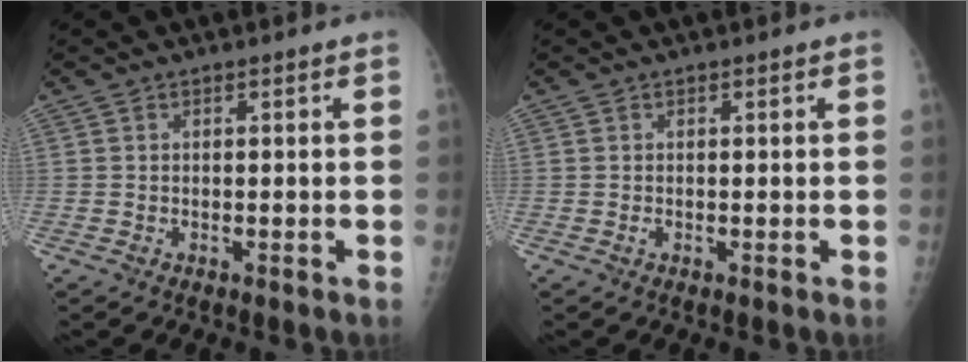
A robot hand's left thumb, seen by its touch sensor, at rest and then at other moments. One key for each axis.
{"total": 0.6, "fx": 0.0, "fy": 0.4, "fz": 0.4, "tx": -0.005, "ty": 0.000, "tz": 0.001}